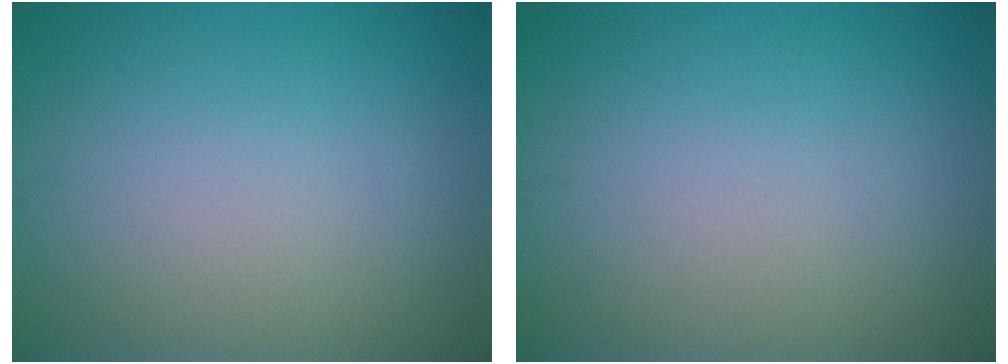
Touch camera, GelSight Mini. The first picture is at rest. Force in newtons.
{"total": 0.0}